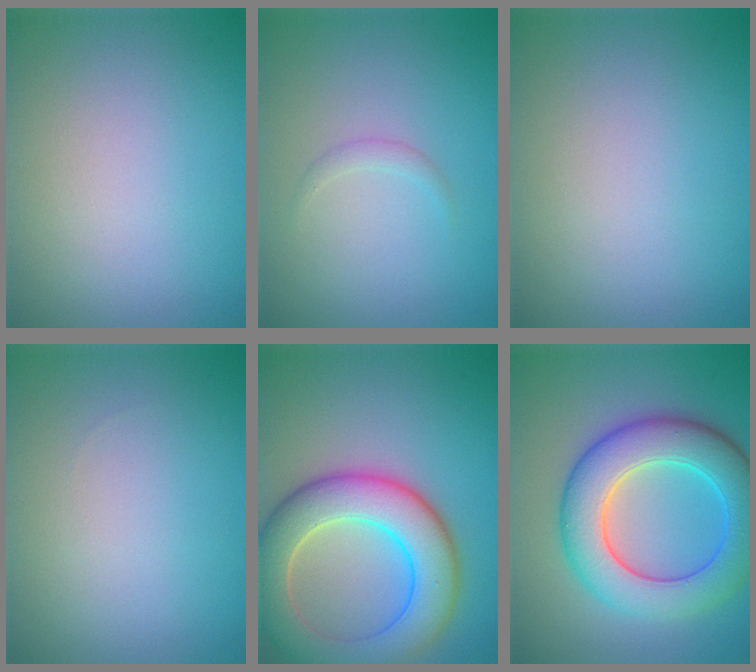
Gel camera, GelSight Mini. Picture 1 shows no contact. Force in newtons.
{"total": 0.8, "press": 0.8, "slide": 0.0}
{"total": 0.0}
{"total": 0.0}
{"total": 8.9, "press": 8.8, "slide": 0.9}
{"total": 8.7, "press": 8.7, "slide": 0.2}